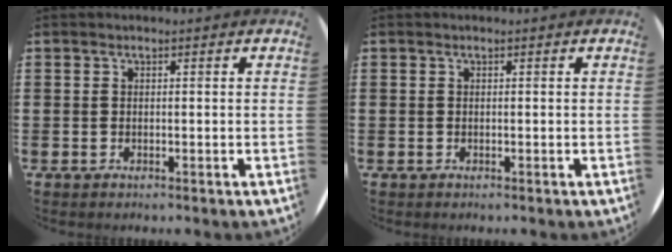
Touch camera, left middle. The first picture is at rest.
{"total": 0.0}